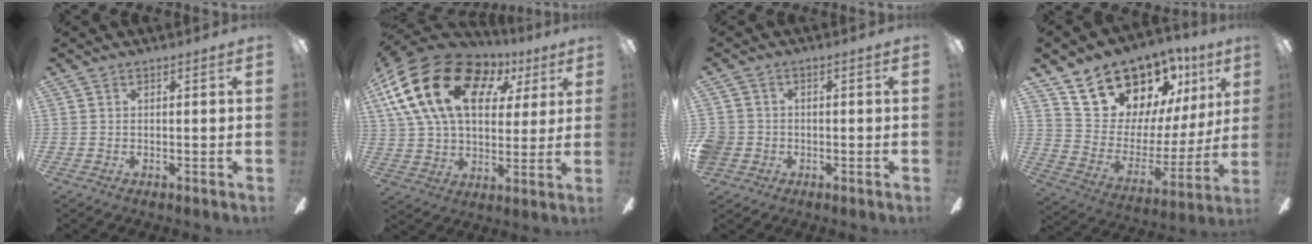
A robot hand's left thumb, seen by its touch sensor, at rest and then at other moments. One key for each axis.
{"total": 23.9, "fx": 9.7, "fy": 14.7, "fz": 16.1, "tx": -0.312, "ty": -0.022, "tz": 0.167}
{"total": 3.7, "fx": -0.9, "fy": 3.4, "fz": 0.8, "tx": -0.024, "ty": 0.011, "tz": -0.018}
{"total": 20.3, "fx": 15.8, "fy": 10.7, "fz": 6.9, "tx": -0.124, "ty": -0.105, "tz": 0.303}